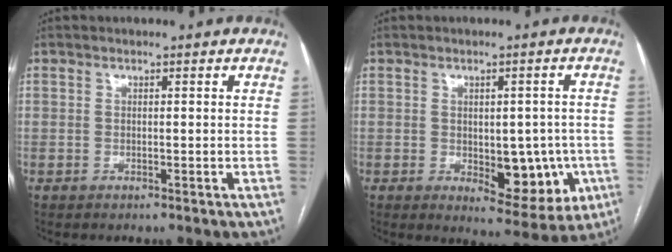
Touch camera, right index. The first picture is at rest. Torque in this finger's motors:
{"motor_torque": [0.28, -0.05, 0.19, 0.06]}